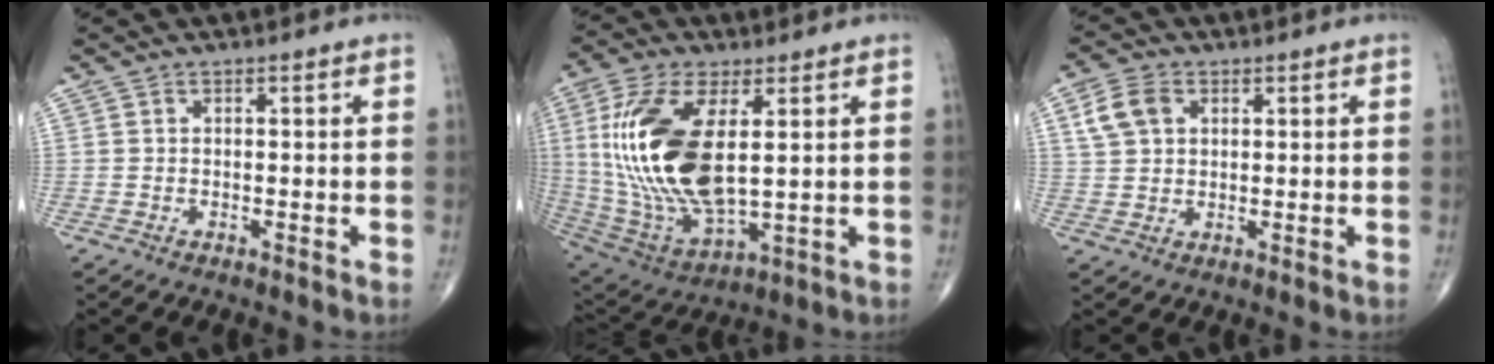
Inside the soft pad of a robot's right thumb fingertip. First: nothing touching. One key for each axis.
{"total": 22.1, "fx": 3.3, "fy": 10.1, "fz": 19.4, "tx": -0.409, "ty": -0.023, "tz": 0.073}
{"total": 6.0, "fx": 2.2, "fy": 4.3, "fz": 3.7, "tx": -0.065, "ty": 0.005, "tz": 0.042}